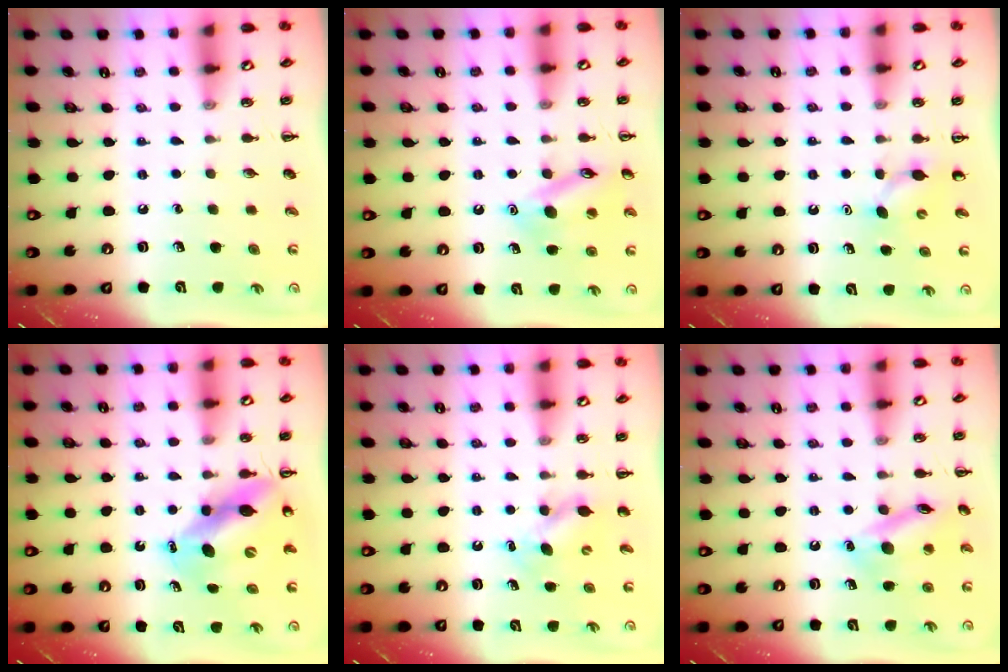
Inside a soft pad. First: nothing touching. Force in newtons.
{"total": 13.4, "press": 13.3, "slide": 1.4}
{"total": 3.8, "press": 3.6, "slide": 1.3}
{"total": 9.8, "press": 9.4, "slide": 2.6}
{"total": 5.5, "press": 5.4, "slide": 1.2}
{"total": 13.9, "press": 13.8, "slide": 1.0}